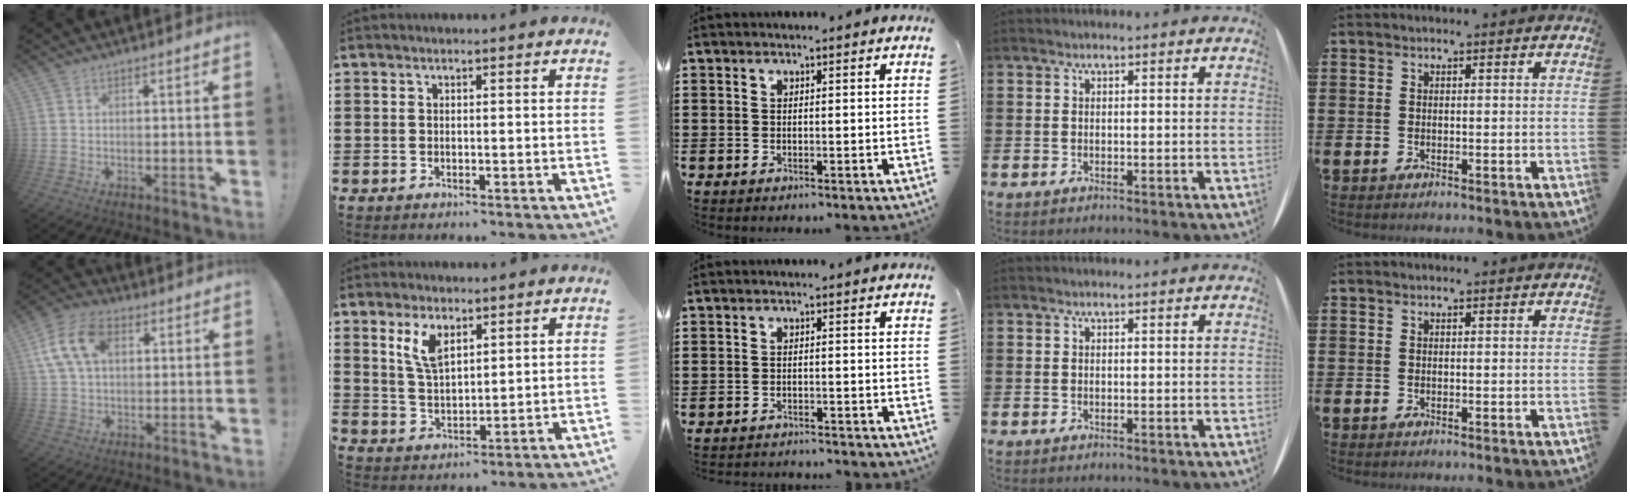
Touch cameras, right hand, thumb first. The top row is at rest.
{"thumb": {"total": 14.0, "force": [4.5, 9.2, 9.6], "torque": [-0.178, -0.002, 0.084]}, "index": {"total": 5.7, "force": [3.2, 2.4, 4.1], "torque": [-0.089, 0.005, 0.057]}, "middle": {"total": 1.6, "force": [-1.6, 0.0, 0.0], "torque": [-0.004, 0.002, -0.035]}}